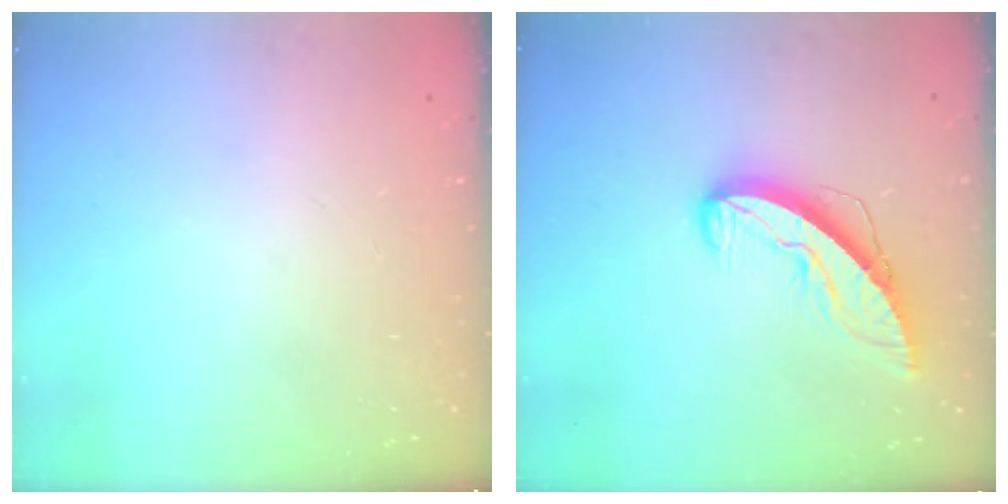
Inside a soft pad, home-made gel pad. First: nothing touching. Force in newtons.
{"total": 9.1, "press": 9.0, "slide": 0.9}